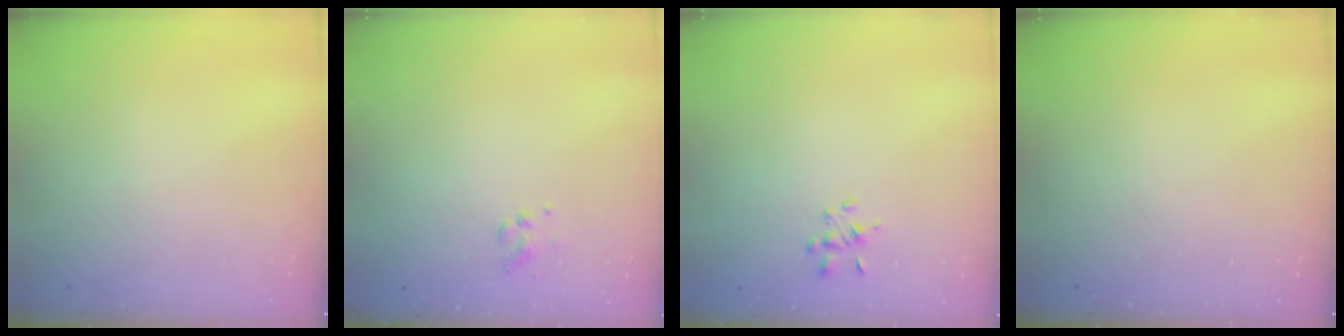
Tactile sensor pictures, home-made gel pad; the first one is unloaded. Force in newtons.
{"total": 3.0, "press": 2.9, "slide": 0.8}
{"total": 3.4, "press": 3.2, "slide": 1.1}
{"total": 0.0}